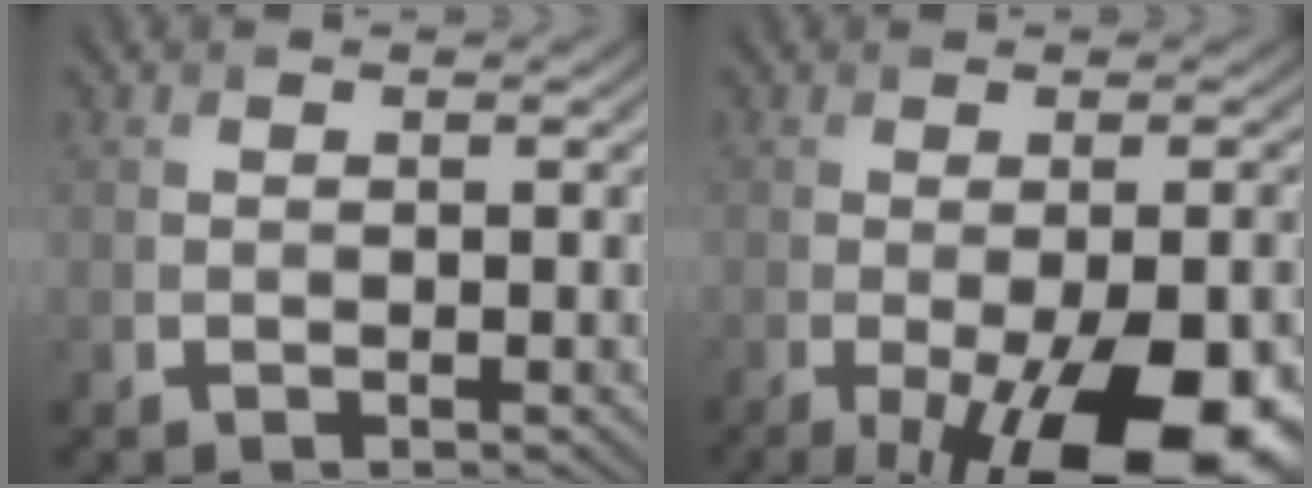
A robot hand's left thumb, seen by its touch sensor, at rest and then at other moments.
{"total": 15.8, "force": [-7.1, 6.0, 12.9], "torque": [-0.169, -0.033, -0.070]}